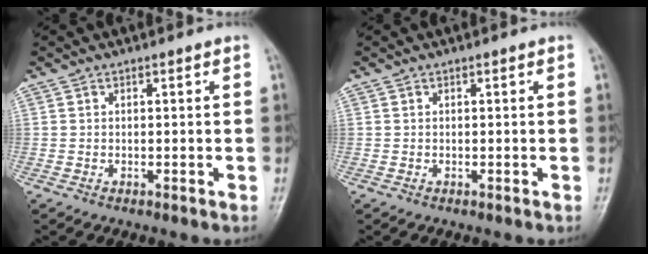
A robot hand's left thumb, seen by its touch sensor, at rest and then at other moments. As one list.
[{"total": 0.0}]